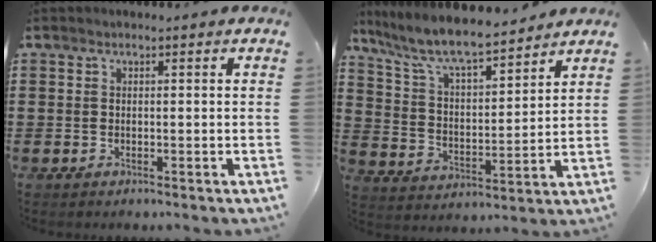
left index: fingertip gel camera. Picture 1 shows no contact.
{"total": 8.6, "force": [7.5, 1.2, 3.9], "torque": [-0.106, -0.041, 0.128]}